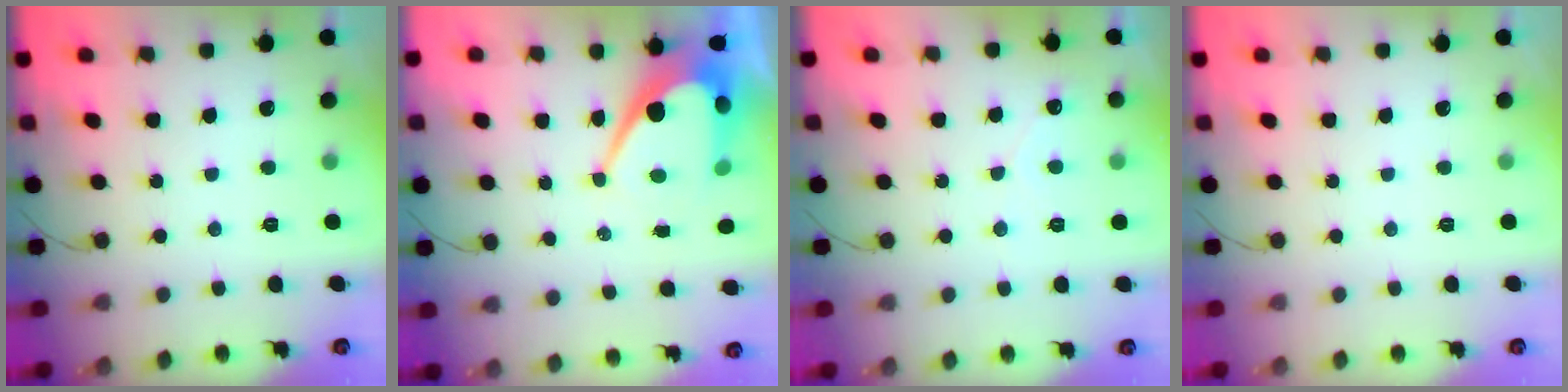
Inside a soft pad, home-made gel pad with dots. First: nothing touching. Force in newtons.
{"total": 11.7, "press": 11.6, "slide": 1.3}
{"total": 1.6, "press": 1.6, "slide": 0.2}
{"total": 0.0}